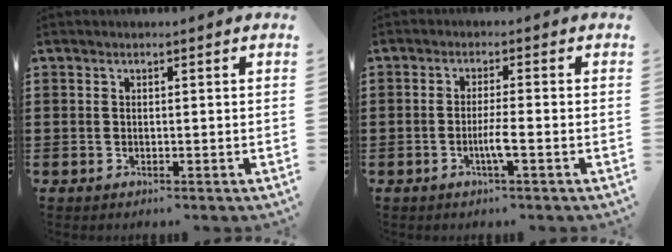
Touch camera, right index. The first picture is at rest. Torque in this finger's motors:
{"motor_torque": [0.25, 0.08, 0.04, 0.03]}